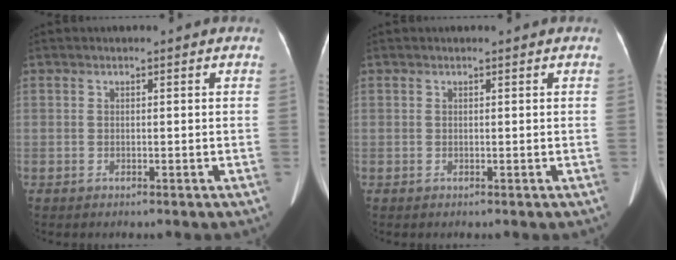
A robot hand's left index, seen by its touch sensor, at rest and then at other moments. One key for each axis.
{"total": 0.0}